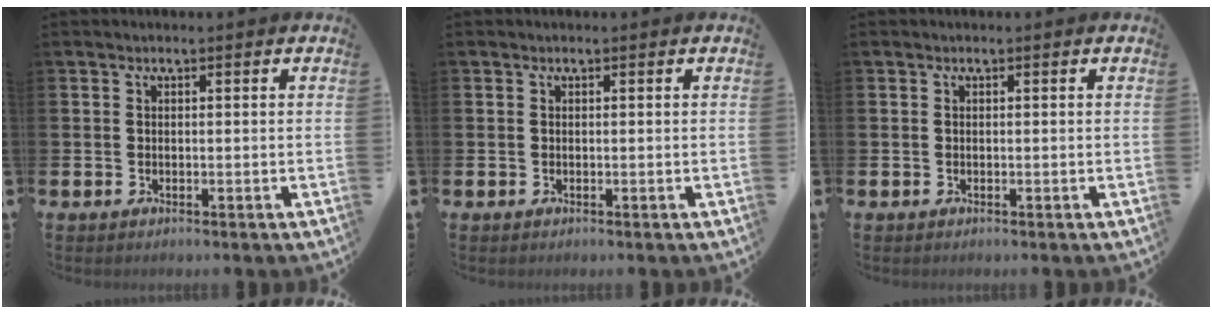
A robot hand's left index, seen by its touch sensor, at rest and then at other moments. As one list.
[{"total": 0.0}, {"total": 0.0}]